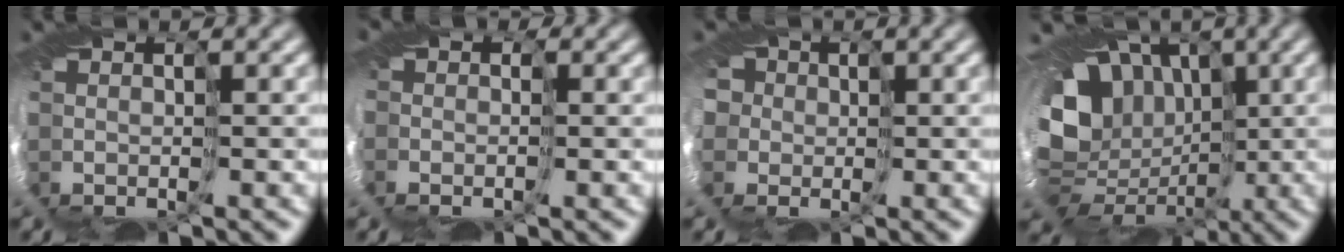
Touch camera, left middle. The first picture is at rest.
{"total": 6.1, "force": [0.3, 5.0, 3.5], "torque": [-0.055, 0.001, -0.012]}
{"total": 6.1, "force": [0.1, 5.9, 1.8], "torque": [-0.053, 0.022, -0.037]}
{"total": 14.0, "force": [0.1, 12.5, 6.3], "torque": [-0.109, -0.002, -0.028]}